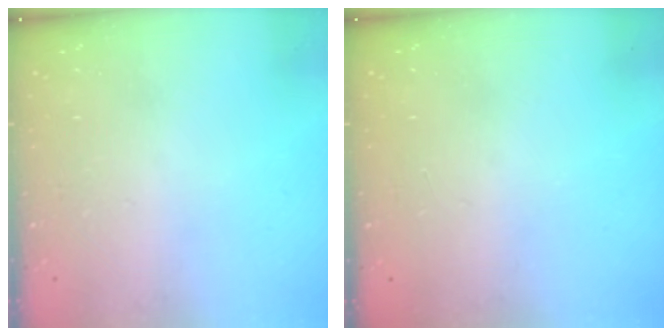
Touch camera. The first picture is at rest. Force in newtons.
{"total": 1.0, "press": 0.0, "slide": 1.0}